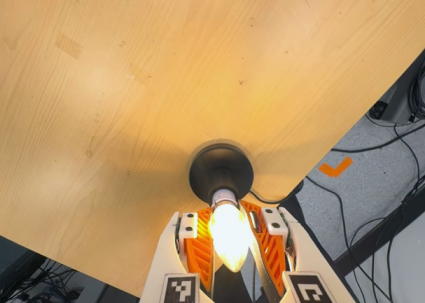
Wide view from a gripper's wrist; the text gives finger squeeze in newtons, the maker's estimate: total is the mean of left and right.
{"total": 15.0, "left": 17.9, "right": 12.1}